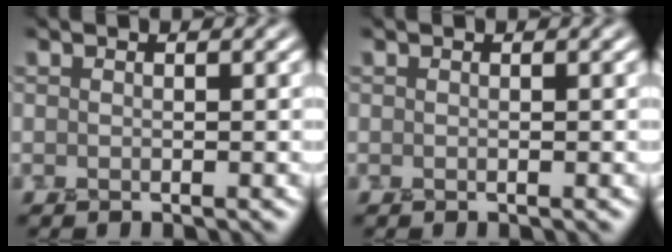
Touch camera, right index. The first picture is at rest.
{"total": 0.0}